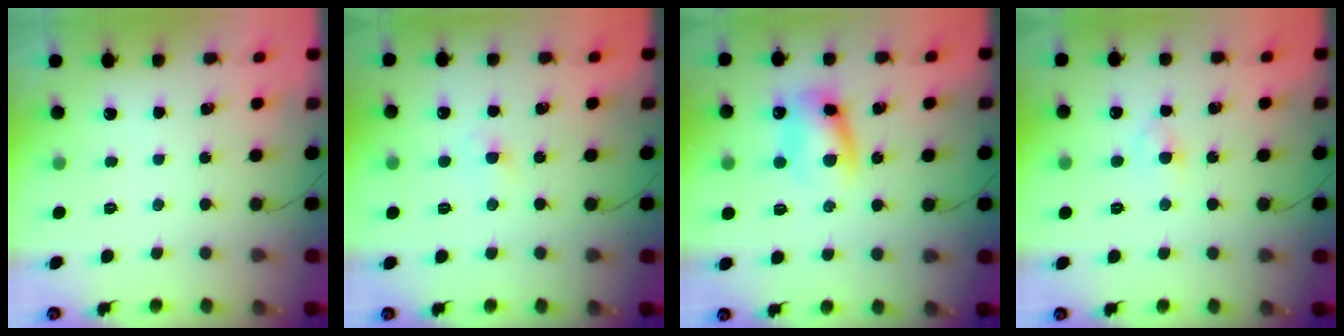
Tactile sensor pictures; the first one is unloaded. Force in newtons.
{"total": 1.9, "press": 1.7, "slide": 0.8}
{"total": 11.3, "press": 11.1, "slide": 2.1}
{"total": 3.3, "press": 3.0, "slide": 1.2}